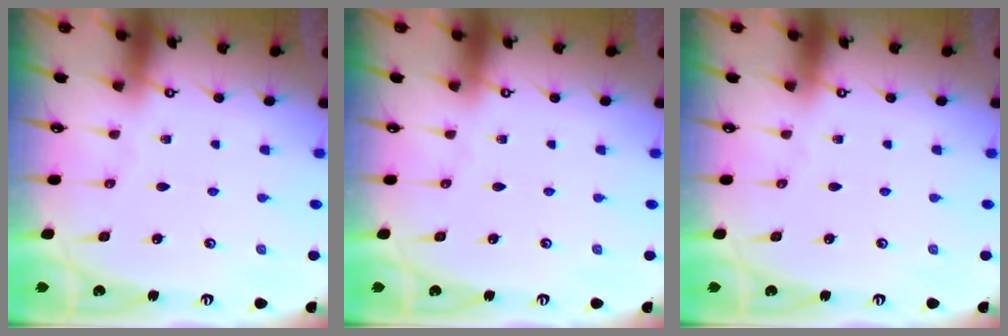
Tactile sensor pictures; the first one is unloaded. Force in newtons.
{"total": 0.0}
{"total": 0.0}